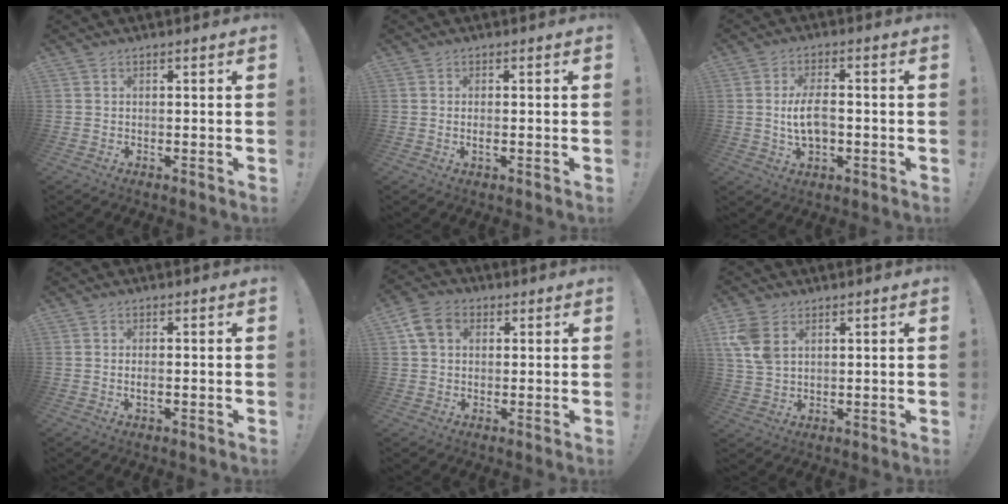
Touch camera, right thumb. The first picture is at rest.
{"total": 1.4, "force": [-0.3, 0.3, 1.4], "torque": [-0.017, -0.002, -0.006]}
{"total": 8.1, "force": [-0.8, 4.4, 6.8], "torque": [-0.115, 0.000, -0.017]}
{"total": 1.3, "force": [-0.3, 0.3, 1.3], "torque": [-0.016, -0.002, -0.006]}
{"total": 7.8, "force": [2.8, 5.8, 4.5], "torque": [-0.086, 0.007, 0.057]}
{"total": 8.4, "force": [3.3, 5.7, 5.3], "torque": [-0.105, -0.006, 0.067]}